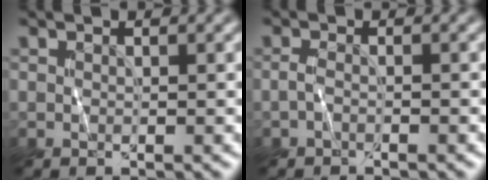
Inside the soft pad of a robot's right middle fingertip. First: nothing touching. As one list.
[{"total": 1.0, "force": [-0.9, -0.4, -0.1], "torque": [-0.009, 0.002, -0.018]}]